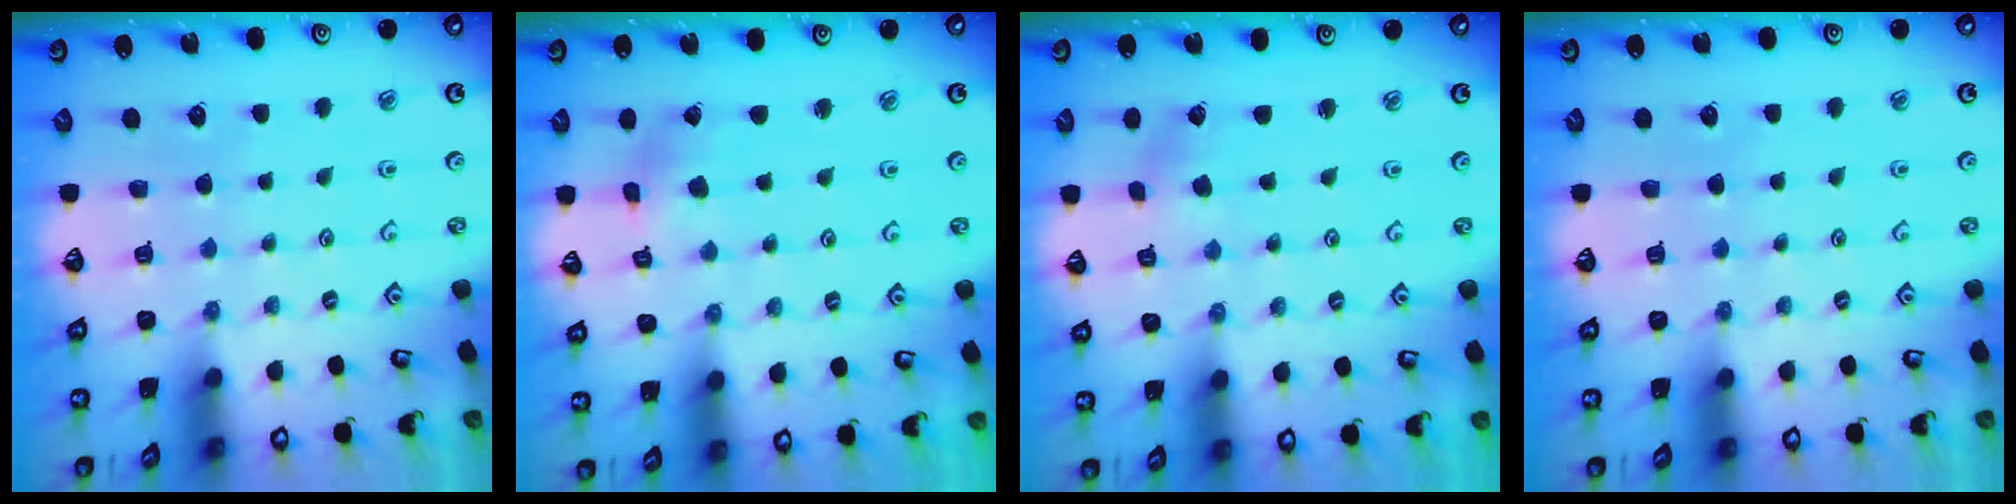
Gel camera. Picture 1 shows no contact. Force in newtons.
{"total": 1.4, "press": 1.4, "slide": 0.4}
{"total": 0.0}
{"total": 0.0}